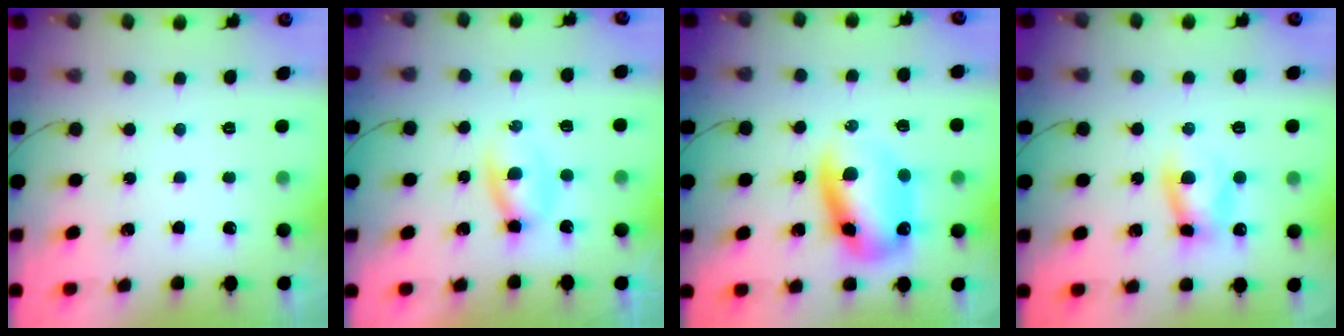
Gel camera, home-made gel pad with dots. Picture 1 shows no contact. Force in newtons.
{"total": 3.1, "press": 3.0, "slide": 1.0}
{"total": 12.3, "press": 11.9, "slide": 3.3}
{"total": 7.2, "press": 7.2, "slide": 0.5}